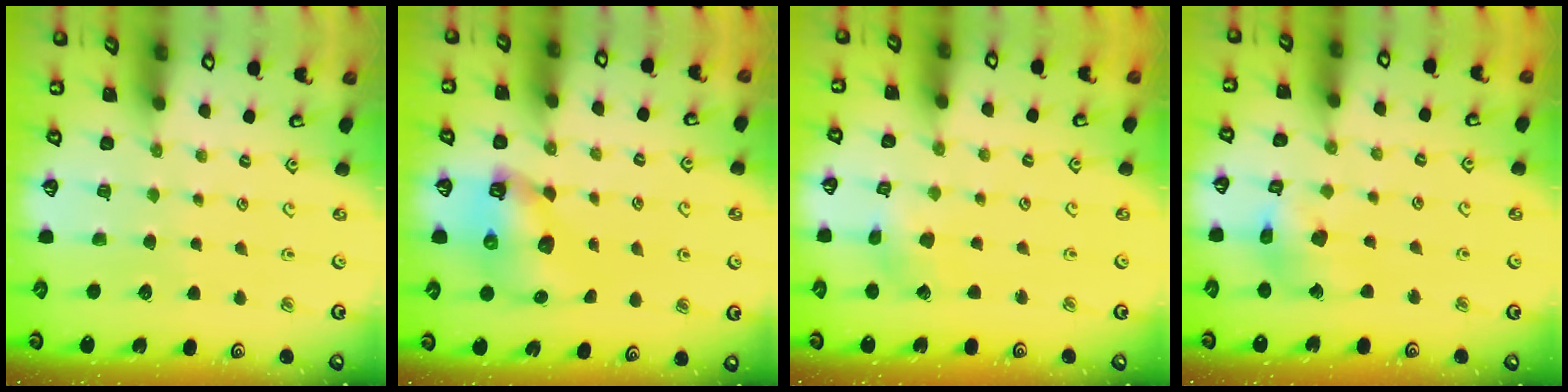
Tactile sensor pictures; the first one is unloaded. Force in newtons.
{"total": 8.0, "press": 7.9, "slide": 1.4}
{"total": 2.4, "press": 2.4, "slide": 0.2}
{"total": 11.2, "press": 11.1, "slide": 1.5}